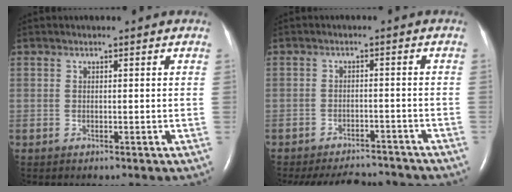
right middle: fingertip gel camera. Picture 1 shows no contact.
{"total": 10.5, "force": [-9.9, 2.8, 2.3], "torque": [-0.043, 0.003, -0.129]}